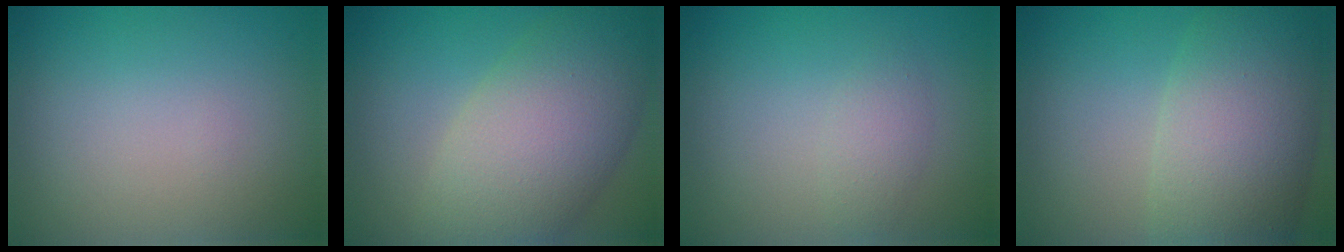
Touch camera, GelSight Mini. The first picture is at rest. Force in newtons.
{"total": 9.5, "press": 9.5, "slide": 0.6}
{"total": 1.6, "press": 1.6, "slide": 0.1}
{"total": 9.7, "press": 9.7, "slide": 0.4}